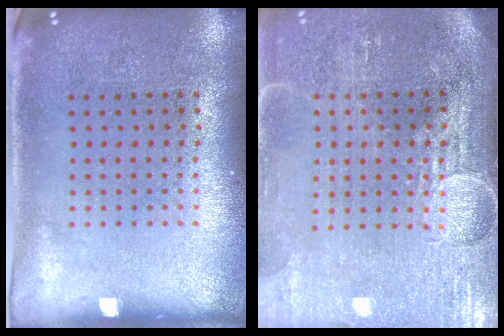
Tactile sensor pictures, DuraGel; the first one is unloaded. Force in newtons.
{"total": 3.8, "press": 3.6, "slide": 1.4}